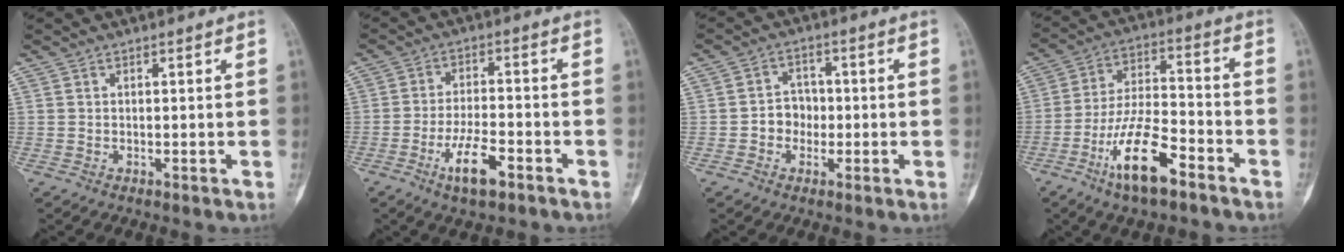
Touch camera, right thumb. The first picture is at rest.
{"total": 7.8, "force": [-4.0, 2.7, 6.1], "torque": [-0.113, 0.019, -0.068]}
{"total": 4.6, "force": [-0.9, 4.0, 1.9], "torque": [0.000, 0.015, -0.025]}
{"total": 13.6, "force": [-7.6, 4.7, 10.3], "torque": [-0.194, 0.051, -0.135]}